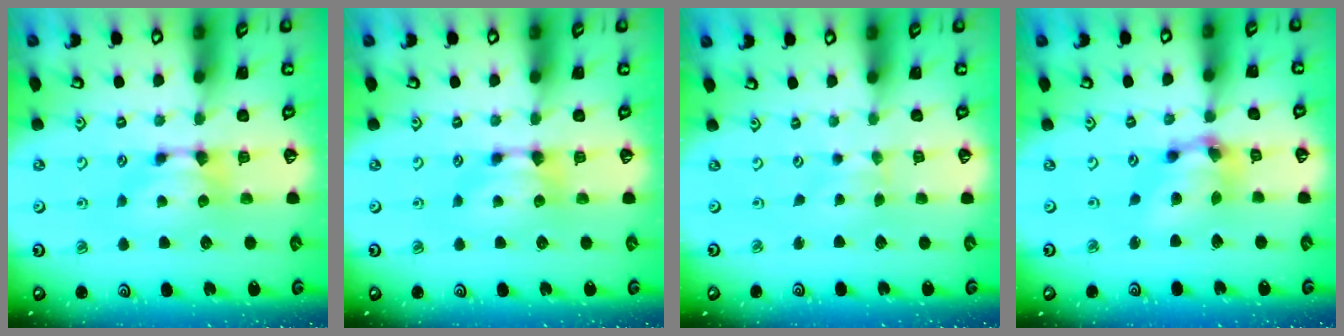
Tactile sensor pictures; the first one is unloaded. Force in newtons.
{"total": 0.0}
{"total": 2.1, "press": 1.6, "slide": 1.4}
{"total": 5.5, "press": 5.2, "slide": 1.9}